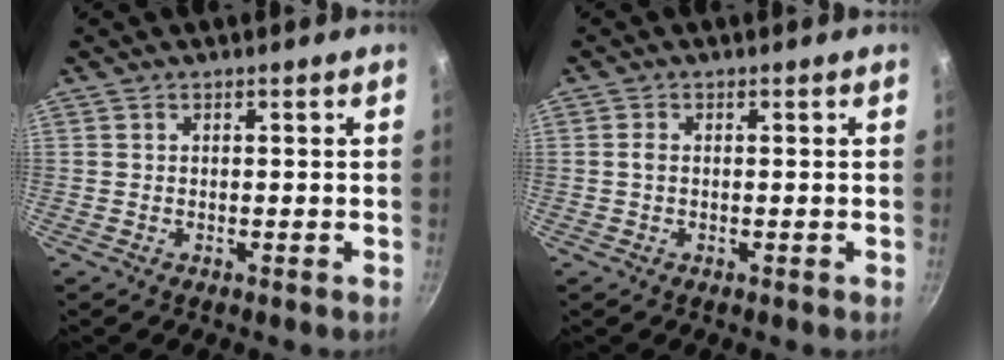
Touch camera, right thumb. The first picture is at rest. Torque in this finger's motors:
{"motor_torque": [-0.13, -0.12, 0.48, -0.11, 0.01]}